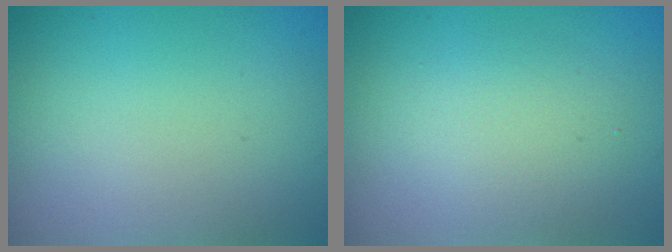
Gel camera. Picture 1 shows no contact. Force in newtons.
{"total": 2.8, "press": 2.8, "slide": 0.1}